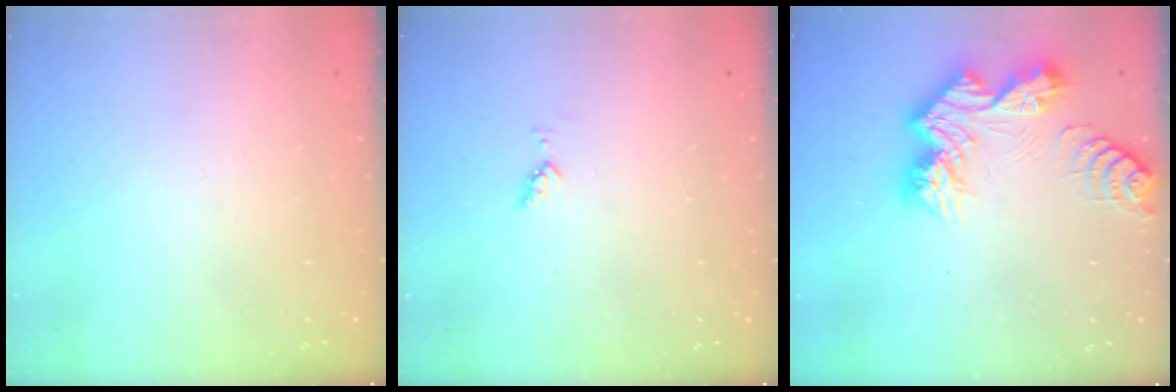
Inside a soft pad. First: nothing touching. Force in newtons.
{"total": 3.3, "press": 3.2, "slide": 0.7}
{"total": 13.8, "press": 13.7, "slide": 1.2}